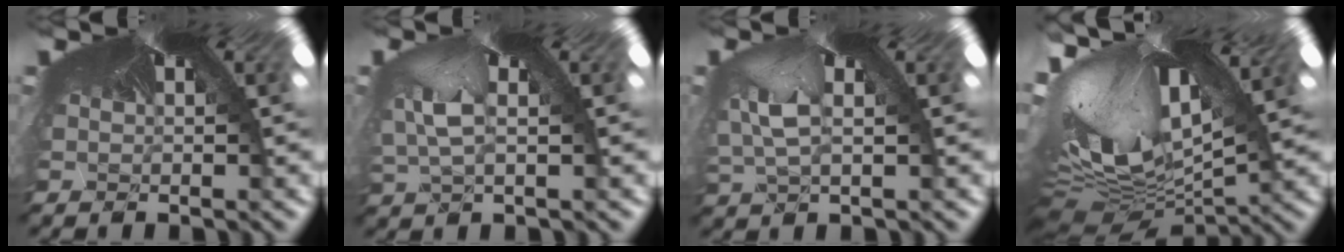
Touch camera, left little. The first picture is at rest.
{"total": 3.0, "force": [-3.0, 0.6, -0.2], "torque": [-0.032, -0.048, -0.011]}
{"total": 3.0, "force": [-2.9, 0.6, -0.6], "torque": [-0.025, -0.049, -0.011]}
{"total": 6.2, "force": [-5.6, 1.2, 2.2], "torque": [-0.102, -0.110, -0.060]}